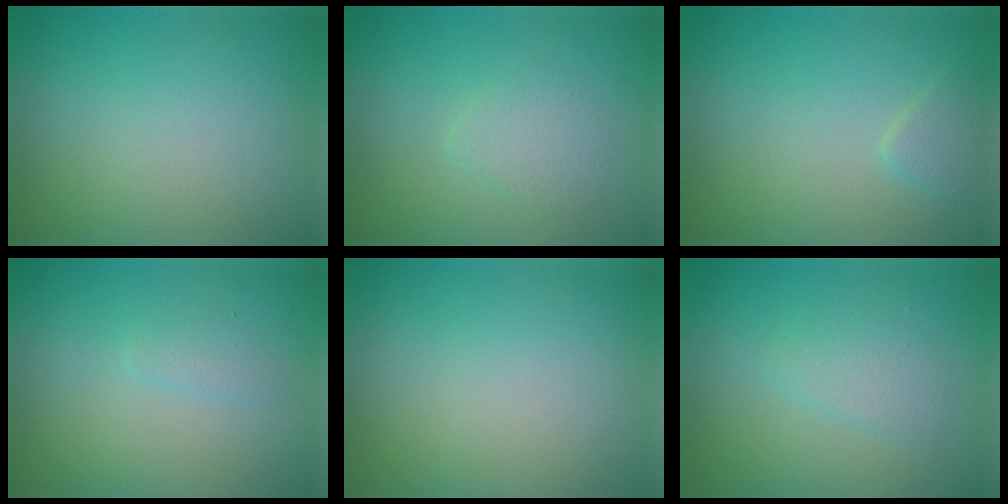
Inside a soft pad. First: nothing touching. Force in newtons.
{"total": 1.8, "press": 1.8, "slide": 0.1}
{"total": 1.5, "press": 1.5, "slide": 0.1}
{"total": 0.9, "press": 0.9, "slide": 0.0}
{"total": 0.0}
{"total": 1.8, "press": 1.8, "slide": 0.1}